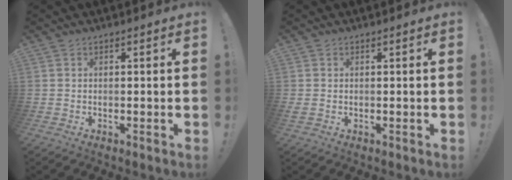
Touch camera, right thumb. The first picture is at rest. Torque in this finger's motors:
{"motor_torque": [-0.09, 0.39, 0.11, -0.19, -0.04]}